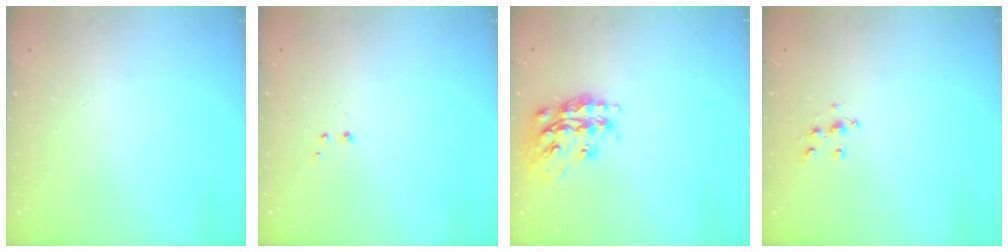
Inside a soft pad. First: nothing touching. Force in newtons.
{"total": 2.2, "press": 1.9, "slide": 1.0}
{"total": 18.0, "press": 17.9, "slide": 1.2}
{"total": 6.1, "press": 6.1, "slide": 0.4}